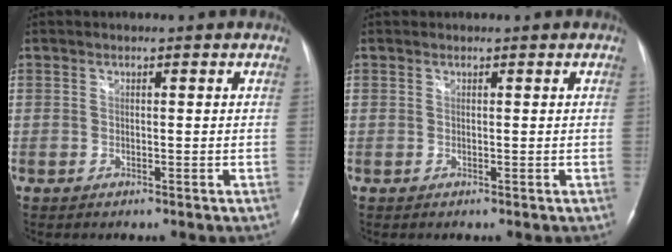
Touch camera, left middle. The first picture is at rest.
{"total": 0.0}